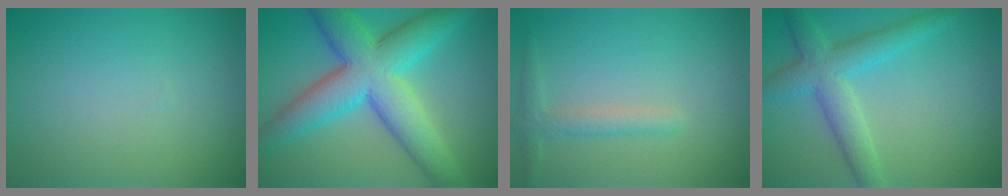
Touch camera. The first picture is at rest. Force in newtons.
{"total": 10.0, "press": 10.0, "slide": 0.2}
{"total": 1.9, "press": 1.9, "slide": 0.1}
{"total": 4.6, "press": 4.6, "slide": 0.0}